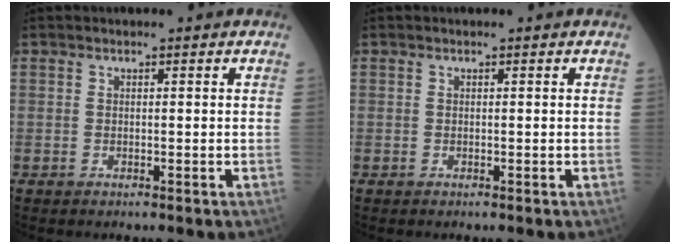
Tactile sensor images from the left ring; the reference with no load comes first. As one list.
[{"total": 0.0}]